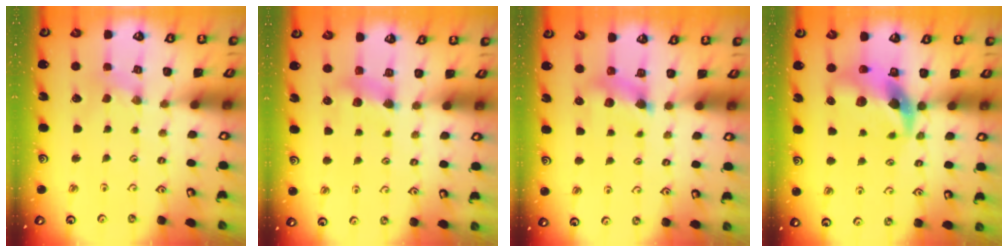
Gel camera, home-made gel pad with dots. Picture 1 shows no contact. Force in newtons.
{"total": 5.3, "press": 5.2, "slide": 0.3}
{"total": 6.5, "press": 6.5, "slide": 0.2}
{"total": 13.0, "press": 12.9, "slide": 1.8}